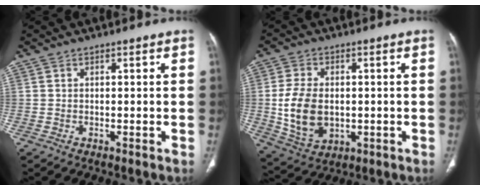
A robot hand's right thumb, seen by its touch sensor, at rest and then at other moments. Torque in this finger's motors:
{"motor_torque": [-0.35, 0.84, 0.46, 0.65, 0.33]}